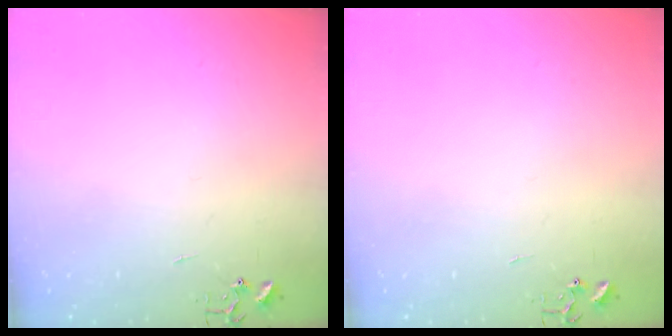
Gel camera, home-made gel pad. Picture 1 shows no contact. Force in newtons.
{"total": 0.0}